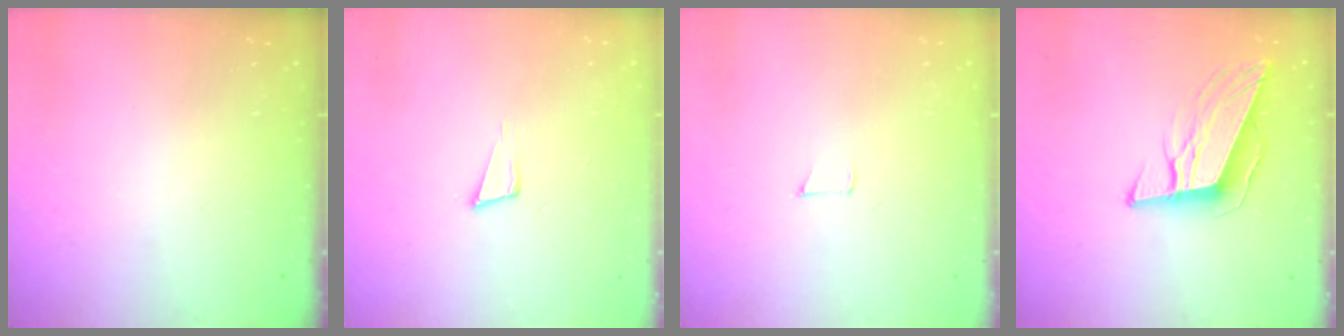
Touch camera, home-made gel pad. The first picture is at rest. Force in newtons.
{"total": 4.1, "press": 2.6, "slide": 3.2}
{"total": 3.6, "press": 3.6, "slide": 0.3}
{"total": 10.7, "press": 10.2, "slide": 3.3}